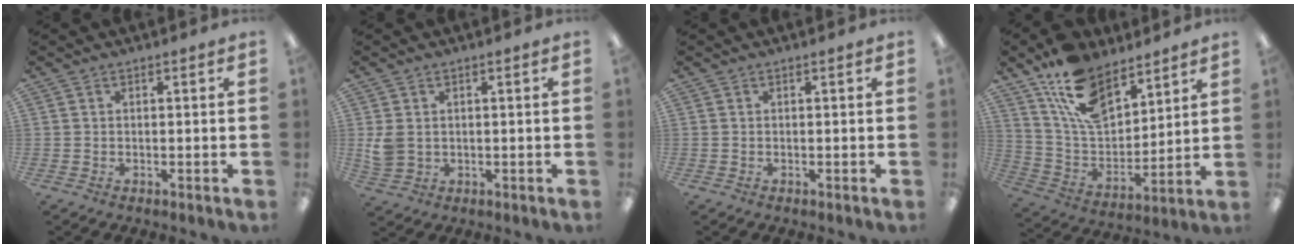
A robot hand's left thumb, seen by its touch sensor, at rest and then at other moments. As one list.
[{"total": 4.0, "force": [0.8, 3.2, 2.3], "torque": [-0.043, -0.002, 0.016]}, {"total": 0.0}, {"total": 16.1, "force": [11.2, 8.0, 8.4], "torque": [-0.174, -0.050, 0.212]}]